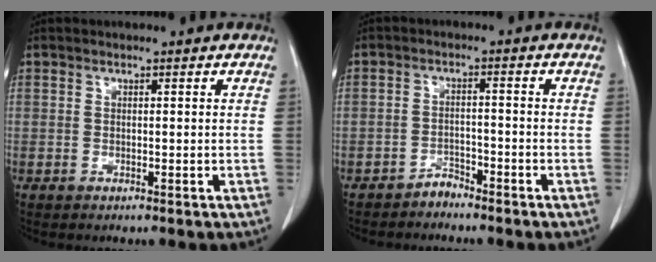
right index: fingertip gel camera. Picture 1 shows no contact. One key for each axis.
{"total": 2.2, "fx": -2.1, "fy": 0.8, "fz": 0.1, "tx": 0.004, "ty": 0.002, "tz": -0.035}